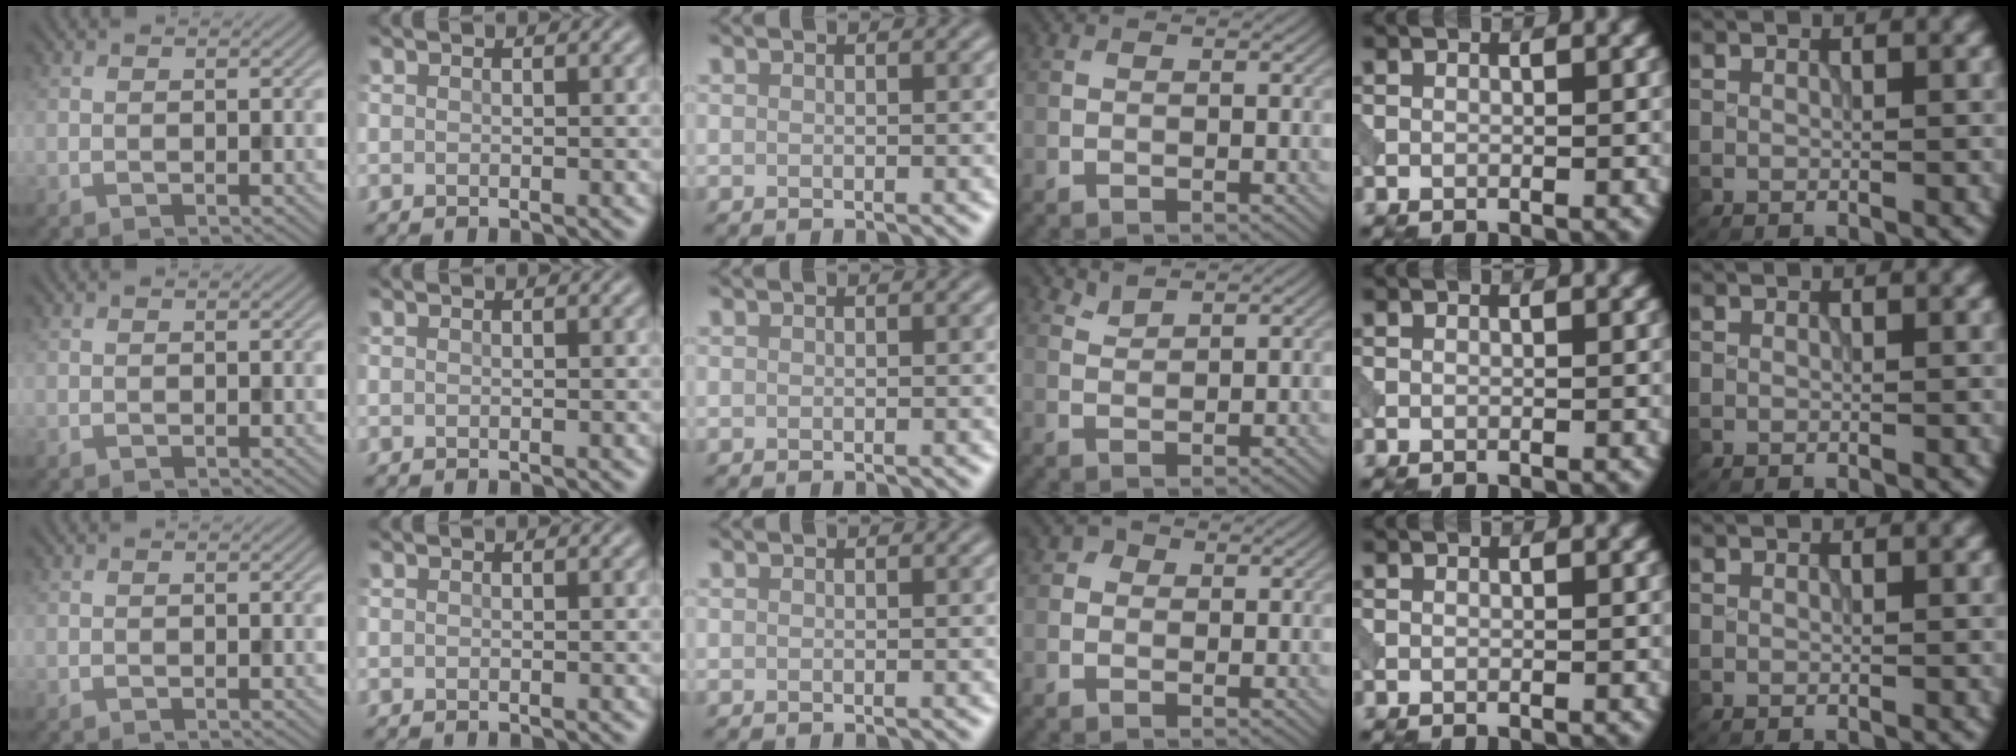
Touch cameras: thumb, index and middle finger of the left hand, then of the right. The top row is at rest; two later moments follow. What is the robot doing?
{"motion": "open", "object": "sandwich press"}